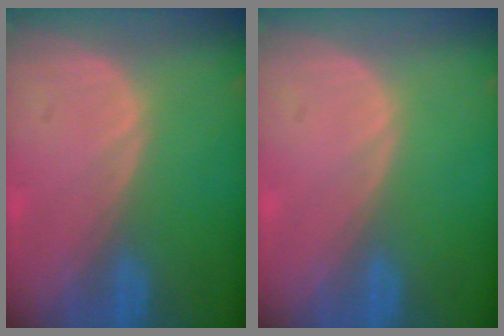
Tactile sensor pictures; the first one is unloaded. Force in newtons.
{"total": 0.0}